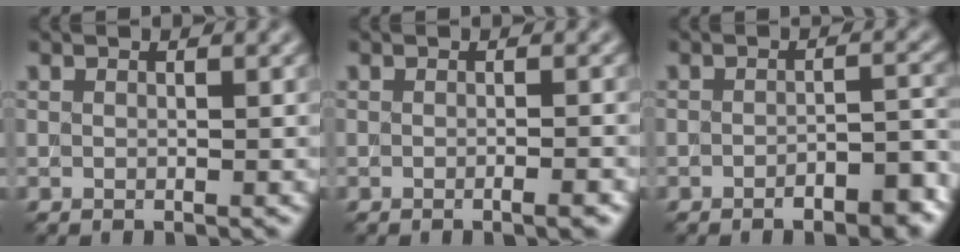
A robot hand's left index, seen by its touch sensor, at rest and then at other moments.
{"total": 2.1, "force": [-0.6, 0.8, 1.8], "torque": [-0.002, 0.004, -0.014]}
{"total": 4.3, "force": [-2.9, 1.2, 3.0], "torque": [-0.041, 0.004, -0.037]}